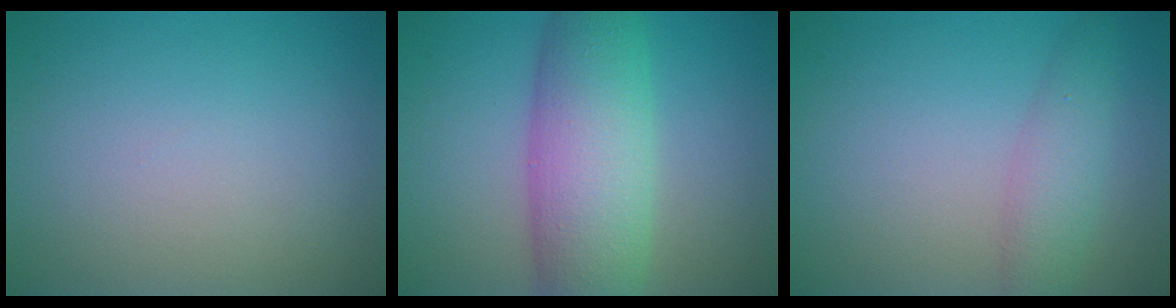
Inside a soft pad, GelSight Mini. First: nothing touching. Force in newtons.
{"total": 8.5, "press": 8.5, "slide": 0.1}
{"total": 2.9, "press": 2.9, "slide": 0.1}